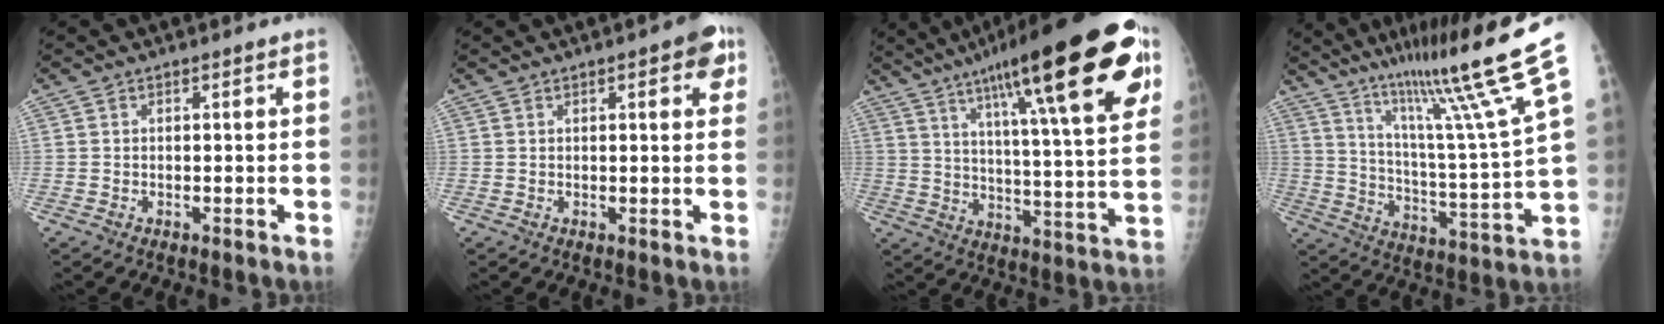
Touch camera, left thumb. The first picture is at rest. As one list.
[{"total": 5.1, "force": [2.3, 1.8, 4.2], "torque": [-0.034, -0.002, 0.019]}, {"total": 28.9, "force": [14.8, 5.7, 24.2], "torque": [-0.349, -0.021, 0.222]}, {"total": 21.9, "force": [14.4, -1.1, 16.4], "torque": [-0.240, -0.085, 0.228]}]